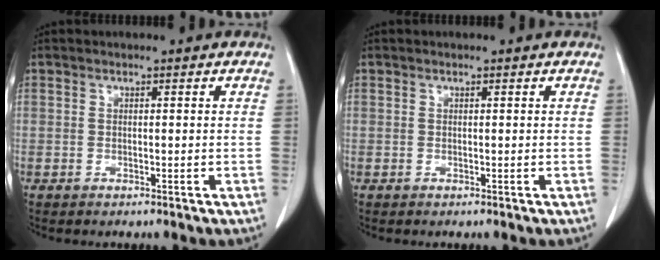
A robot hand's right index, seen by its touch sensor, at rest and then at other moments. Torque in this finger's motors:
{"motor_torque": [-0.03, 0.10, 0.01, 0.00]}